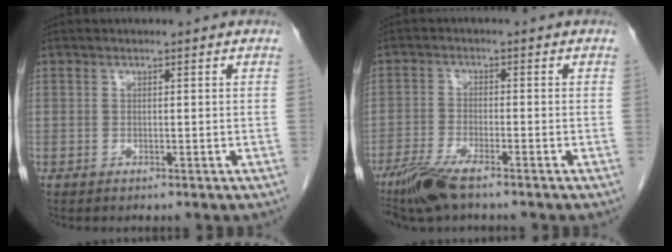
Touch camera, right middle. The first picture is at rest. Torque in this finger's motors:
{"motor_torque": [0.25, -0.17, 0.07, 0.03]}